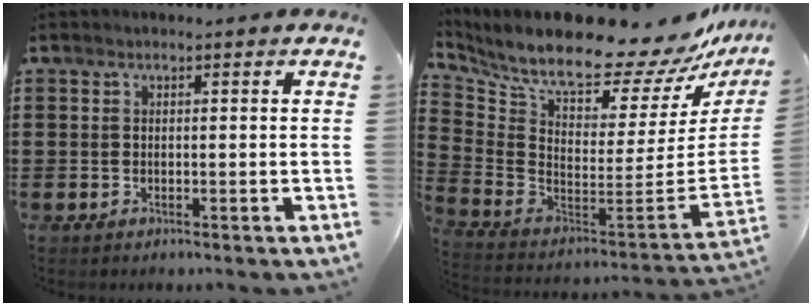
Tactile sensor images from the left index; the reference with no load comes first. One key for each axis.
{"total": 12.2, "fx": 10.4, "fy": 2.2, "fz": 6.0, "tx": -0.133, "ty": -0.090, "tz": 0.172}